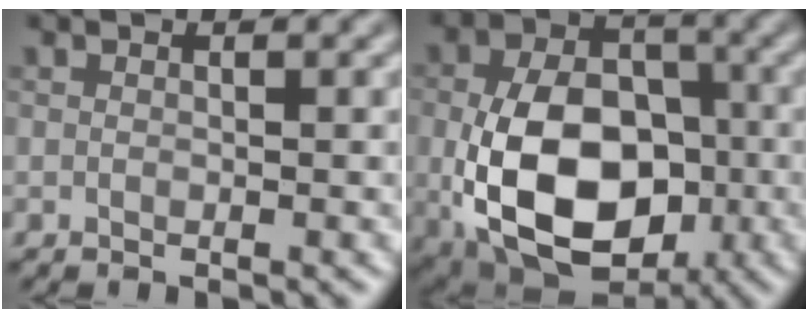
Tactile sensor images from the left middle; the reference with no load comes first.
{"total": 12.7, "force": [-3.0, 8.2, 9.1], "torque": [-0.173, -0.023, -0.054]}